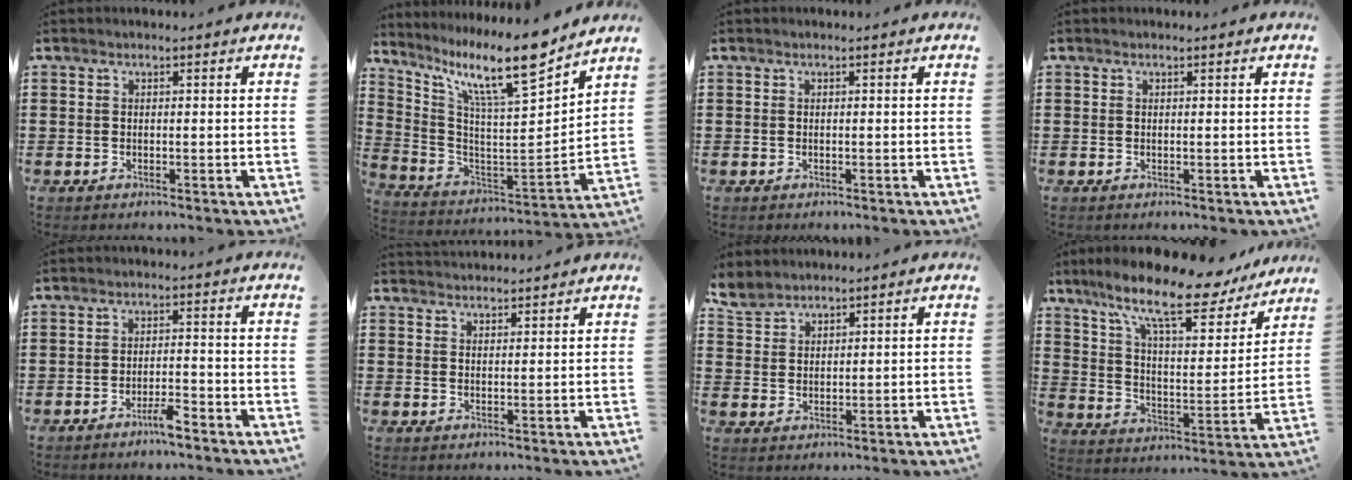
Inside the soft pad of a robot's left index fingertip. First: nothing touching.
{"total": 13.2, "force": [9.9, 1.9, 8.5], "torque": [-0.184, -0.065, 0.161]}
{"total": 0.0}
{"total": 0.0}
{"total": 3.3, "force": [-2.5, 0.5, 2.0], "torque": [-0.035, 0.007, -0.047]}
{"total": 2.2, "force": [2.2, 0.0, -0.2], "torque": [-0.002, -0.003, 0.043]}
{"total": 3.6, "force": [3.4, 1.2, 0.7], "torque": [-0.024, -0.004, 0.065]}
{"total": 14.1, "force": [10.8, 3.0, 8.5], "torque": [-0.188, -0.054, 0.179]}